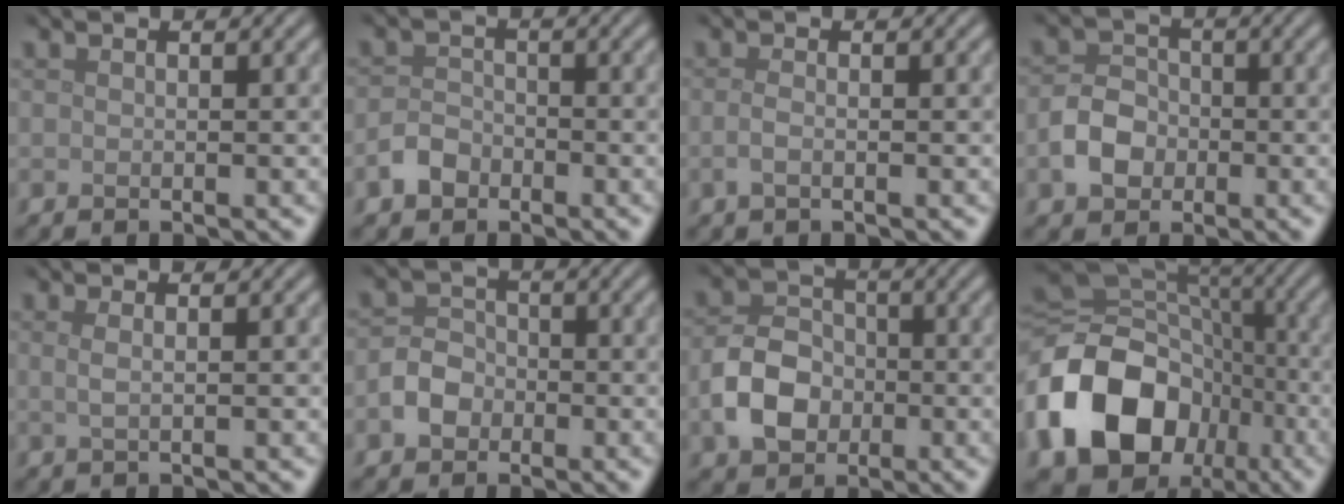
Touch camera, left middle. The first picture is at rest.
{"total": 2.3, "force": [-1.4, 1.6, 0.9], "torque": [-0.012, 0.006, -0.032]}
{"total": 1.2, "force": [-0.3, 0.5, 1.0], "torque": [-0.022, -0.003, -0.011]}
{"total": 3.5, "force": [-1.2, 2.8, 1.8], "torque": [-0.034, 0.004, -0.026]}
{"total": 1.5, "force": [0.4, 0.7, 1.2], "torque": [-0.016, -0.003, -0.001]}
{"total": 2.8, "force": [-1.2, 2.2, 1.3], "torque": [-0.021, 0.006, -0.027]}
{"total": 5.2, "force": [-1.5, 3.9, 3.0], "torque": [-0.059, 0.003, -0.033]}
{"total": 17.9, "force": [-5.8, 13.9, 9.7], "torque": [-0.223, -0.015, -0.111]}